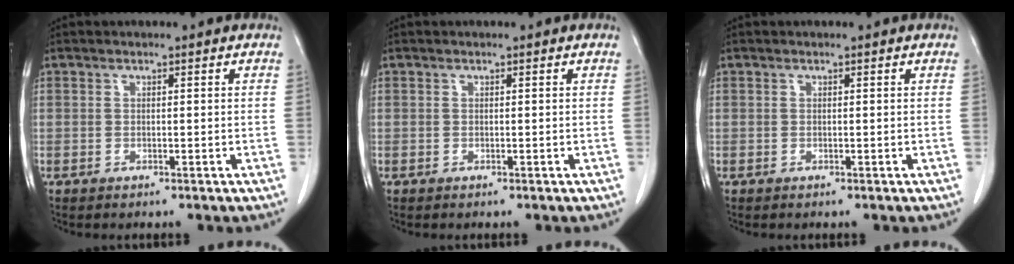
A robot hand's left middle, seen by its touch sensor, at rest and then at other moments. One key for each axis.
{"total": 0.0}
{"total": 0.0}